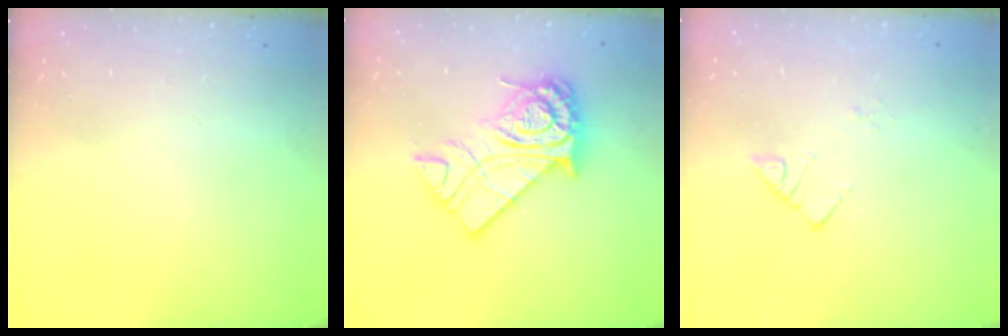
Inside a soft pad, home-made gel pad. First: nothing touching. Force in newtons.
{"total": 18.2, "press": 18.1, "slide": 1.6}
{"total": 2.6, "press": 2.6, "slide": 0.1}